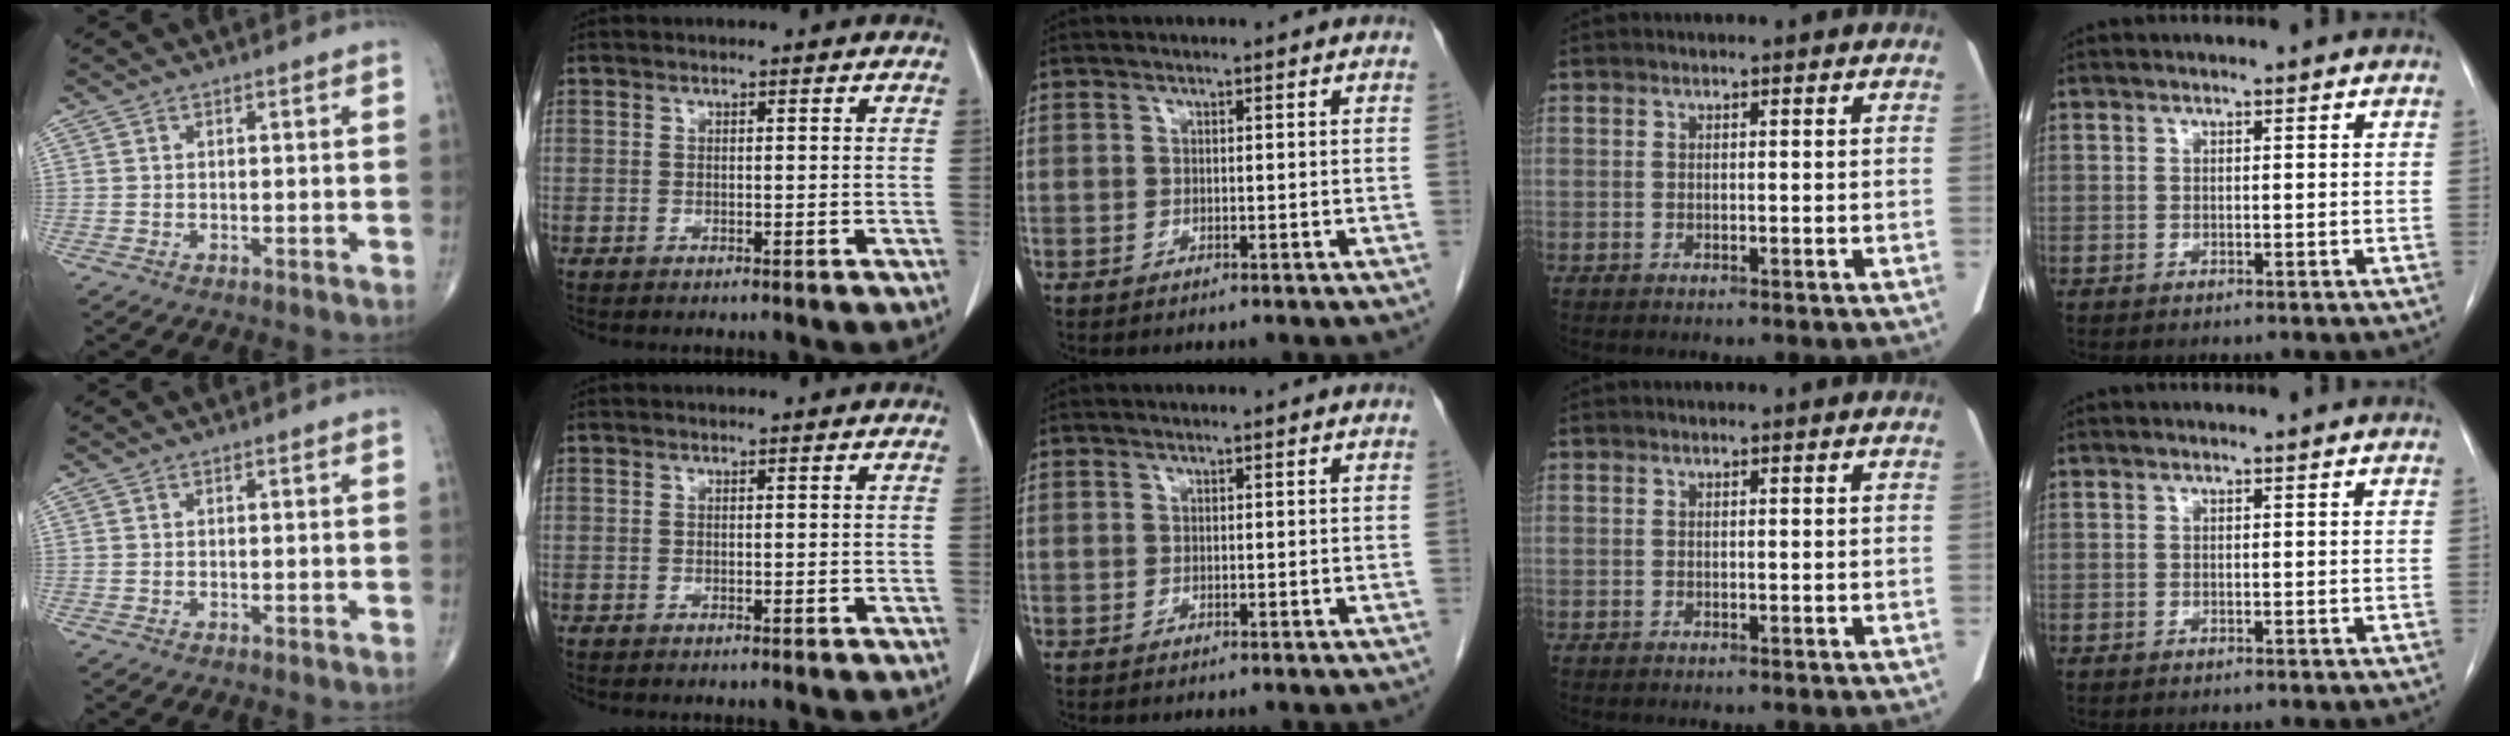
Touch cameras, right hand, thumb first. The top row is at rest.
{}